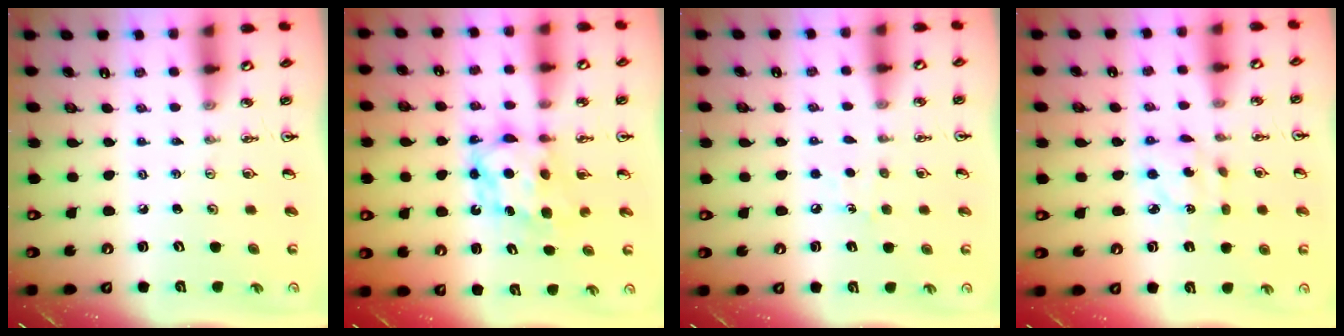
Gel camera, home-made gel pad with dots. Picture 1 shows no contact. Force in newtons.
{"total": 6.6, "press": 6.5, "slide": 0.4}
{"total": 6.0, "press": 6.0, "slide": 0.8}
{"total": 3.8, "press": 3.8, "slide": 0.3}